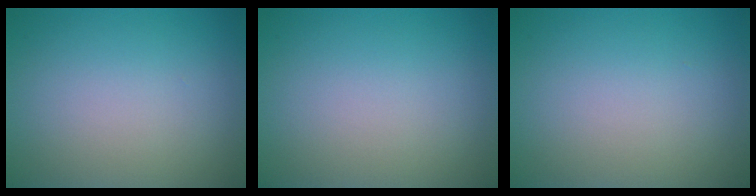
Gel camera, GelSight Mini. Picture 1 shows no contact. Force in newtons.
{"total": 0.0}
{"total": 0.0}